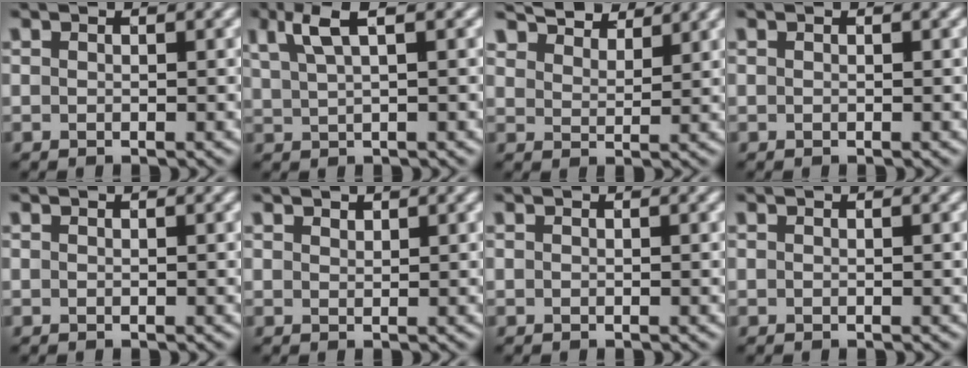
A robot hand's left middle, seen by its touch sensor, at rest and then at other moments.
{"total": 3.5, "force": [2.0, 0.8, 2.7], "torque": [-0.052, 0.005, 0.040]}
{"total": 6.2, "force": [5.7, 1.7, 1.8], "torque": [-0.044, -0.005, 0.100]}
{"total": 0.0}
{"total": 0.0}
{"total": 0.9, "force": [0.8, 0.2, 0.1], "torque": [-0.003, -0.001, 0.017]}
{"total": 0.0}
{"total": 0.0}